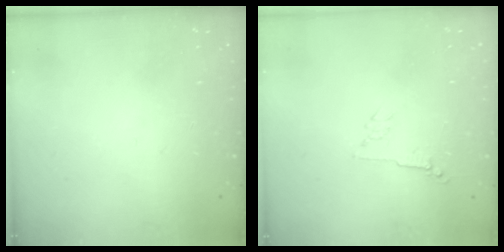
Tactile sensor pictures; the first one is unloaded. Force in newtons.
{"total": 2.8, "press": 2.7, "slide": 0.6}